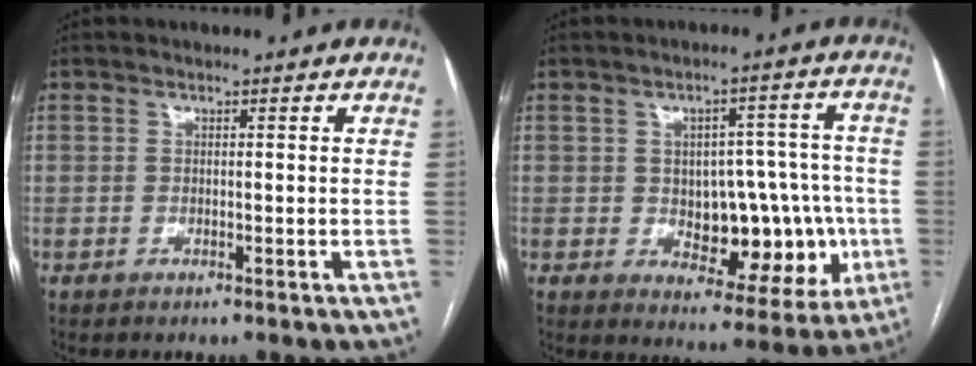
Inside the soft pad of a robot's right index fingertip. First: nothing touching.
{"total": 13.5, "force": [-2.0, 7.4, 11.1], "torque": [-0.127, 0.028, -0.005]}